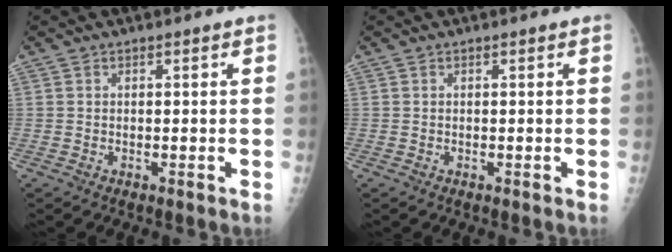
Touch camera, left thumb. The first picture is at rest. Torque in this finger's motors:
{"motor_torque": [0.00, 0.00, -0.02, -0.02, 0.00]}